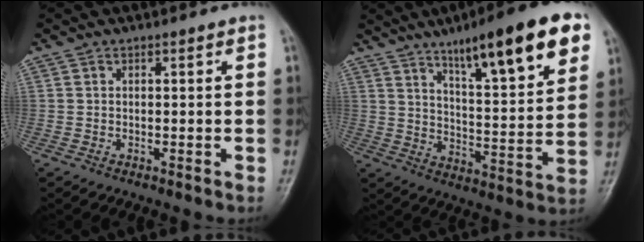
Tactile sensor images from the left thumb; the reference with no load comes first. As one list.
[{"total": 21.0, "force": [12.1, 4.3, 16.5], "torque": [-0.214, -0.039, 0.189]}]